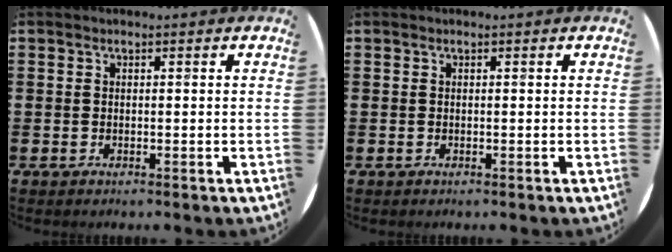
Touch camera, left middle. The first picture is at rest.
{"total": 0.0}